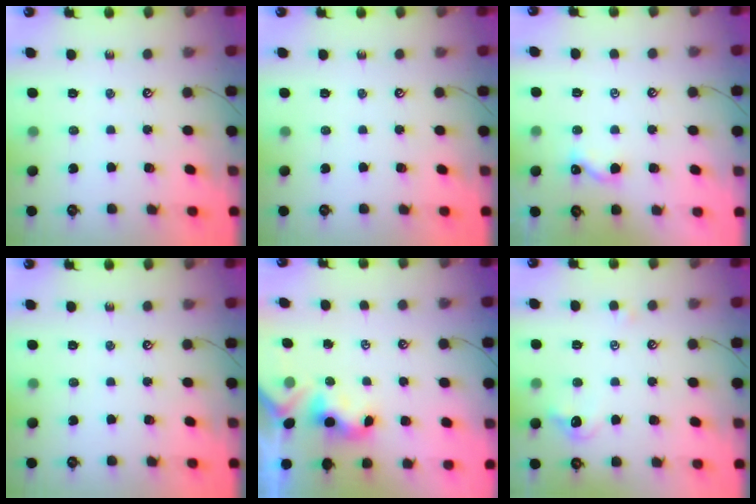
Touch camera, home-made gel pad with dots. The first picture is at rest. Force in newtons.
{"total": 0.0}
{"total": 1.7, "press": 1.7, "slide": 0.3}
{"total": 0.0}
{"total": 1.0, "press": 0.9, "slide": 0.5}
{"total": 0.8, "press": 0.5, "slide": 0.7}